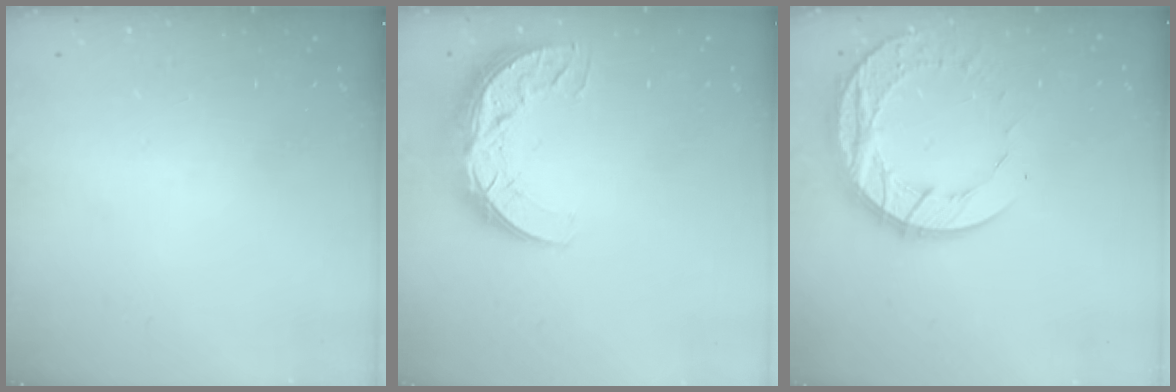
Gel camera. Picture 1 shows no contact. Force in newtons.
{"total": 12.6, "press": 12.6, "slide": 0.8}
{"total": 13.8, "press": 13.7, "slide": 1.1}